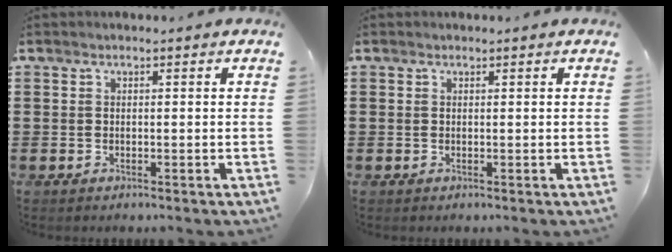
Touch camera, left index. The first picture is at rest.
{"total": 0.0}